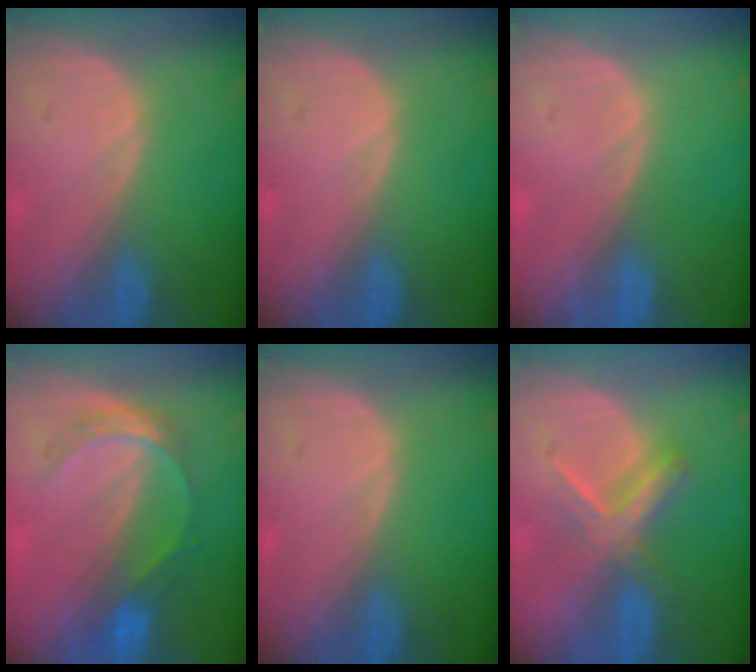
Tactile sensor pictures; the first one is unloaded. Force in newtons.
{"total": 0.0}
{"total": 0.0}
{"total": 5.6, "press": 5.0, "slide": 2.5}
{"total": 0.0}
{"total": 5.5, "press": 5.4, "slide": 1.0}